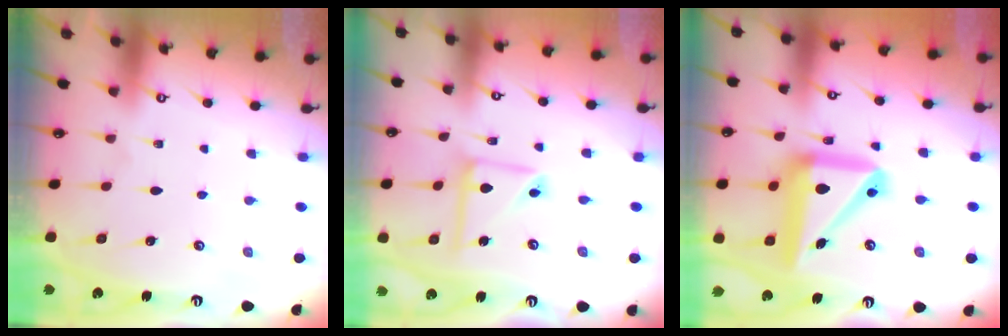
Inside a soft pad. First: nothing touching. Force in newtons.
{"total": 10.2, "press": 10.2, "slide": 0.8}
{"total": 17.7, "press": 17.6, "slide": 2.4}